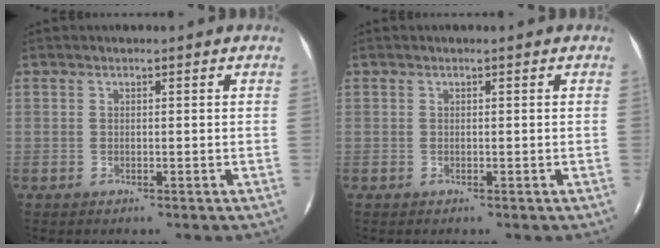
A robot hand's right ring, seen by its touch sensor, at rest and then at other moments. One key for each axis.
{"total": 0.0}